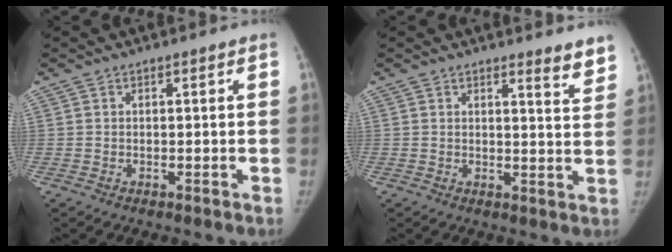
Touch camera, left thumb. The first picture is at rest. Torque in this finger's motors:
{"motor_torque": [0.61, 0.05, 0.20, -0.48, 0.10]}